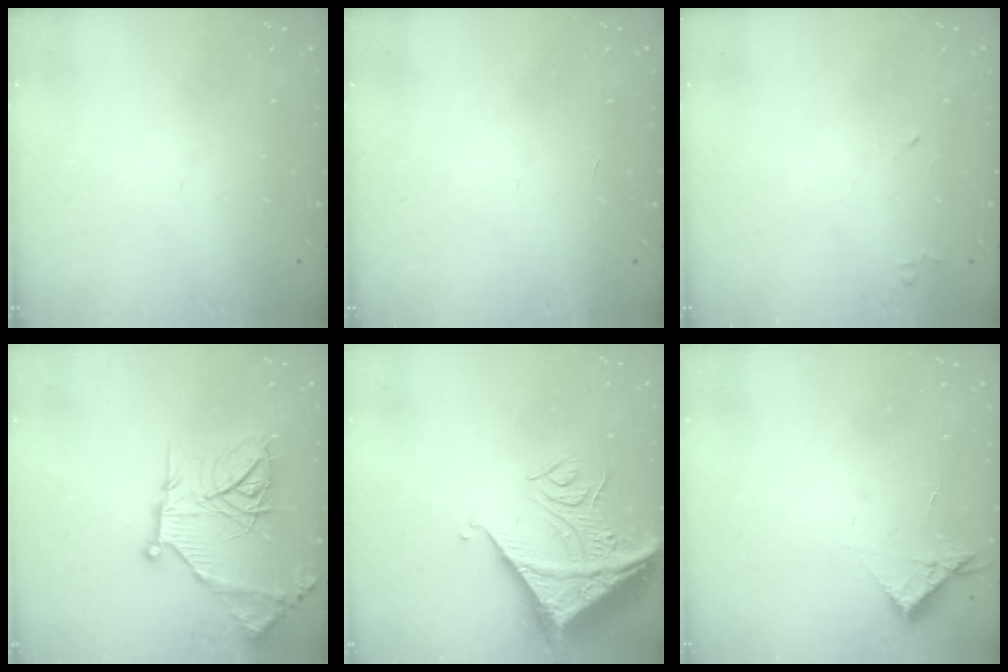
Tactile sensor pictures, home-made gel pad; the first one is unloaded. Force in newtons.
{"total": 1.7, "press": 1.7, "slide": 0.1}
{"total": 4.0, "press": 3.9, "slide": 0.7}
{"total": 20.2, "press": 20.1, "slide": 1.9}
{"total": 14.2, "press": 14.1, "slide": 1.9}
{"total": 3.1, "press": 3.1, "slide": 0.5}